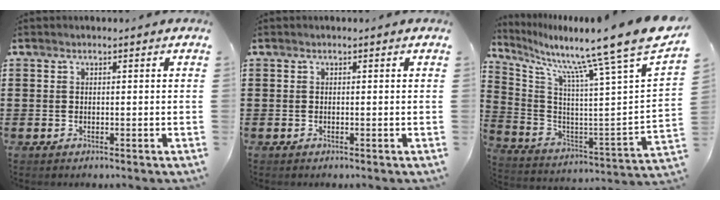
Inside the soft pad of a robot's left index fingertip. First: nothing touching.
{"total": 0.0}
{"total": 11.9, "force": [9.4, -1.5, 7.1], "torque": [-0.150, -0.088, 0.136]}